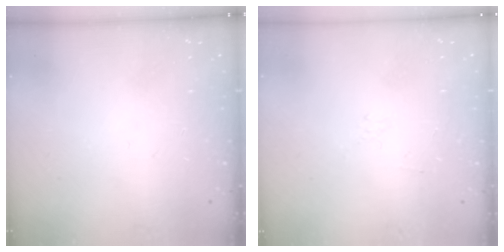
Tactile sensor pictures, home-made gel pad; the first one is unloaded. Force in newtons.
{"total": 3.1, "press": 3.0, "slide": 0.8}